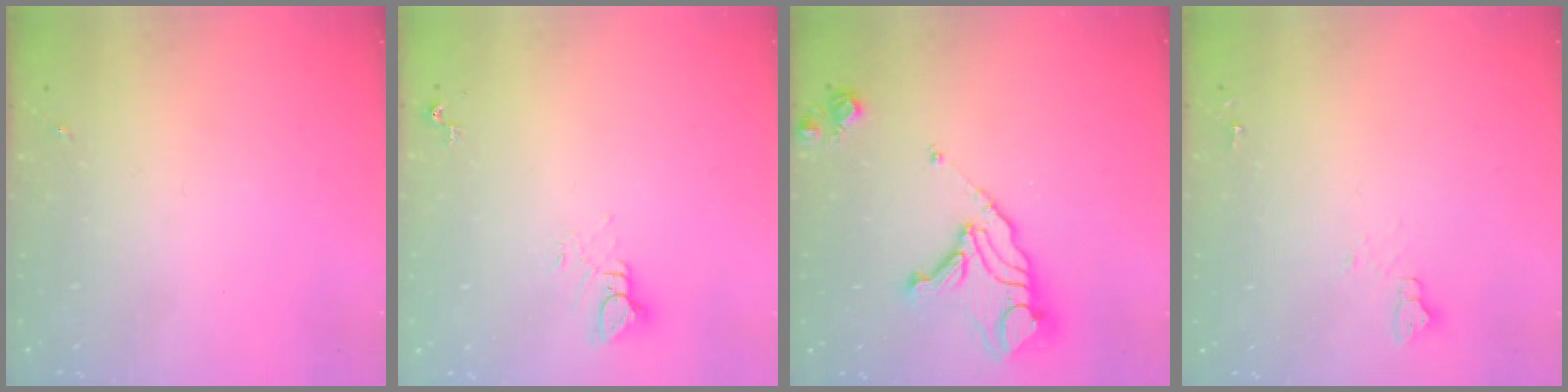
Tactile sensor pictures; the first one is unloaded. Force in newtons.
{"total": 5.6, "press": 5.6, "slide": 0.4}
{"total": 14.9, "press": 14.8, "slide": 1.5}
{"total": 4.8, "press": 4.8, "slide": 0.6}